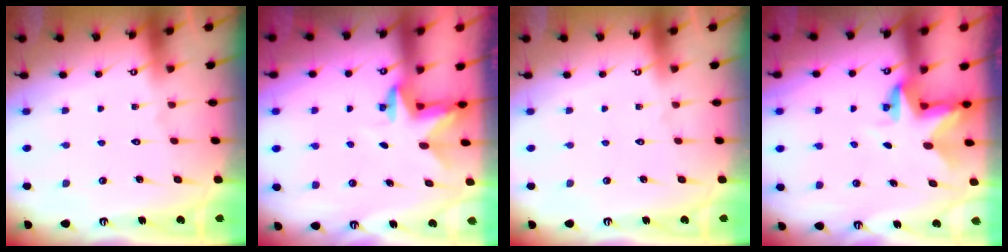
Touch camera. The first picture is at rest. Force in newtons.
{"total": 2.5, "press": 2.5, "slide": 0.4}
{"total": 0.0}
{"total": 3.3, "press": 3.3, "slide": 0.2}